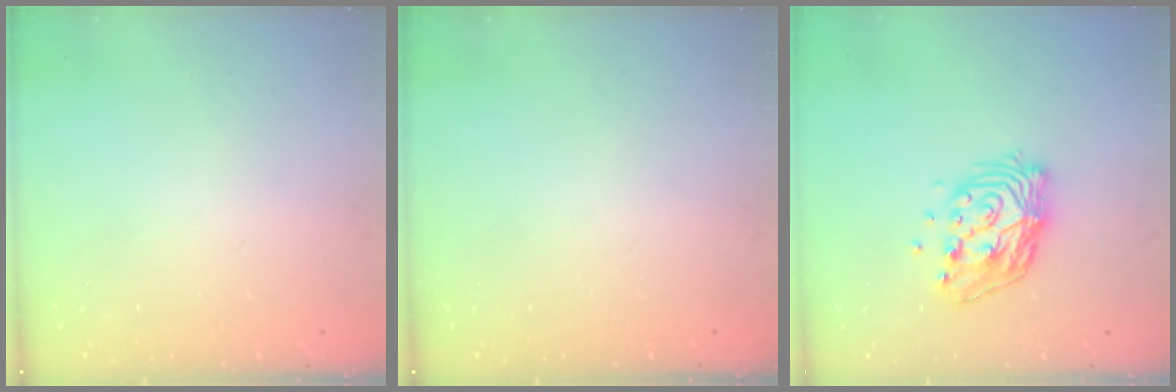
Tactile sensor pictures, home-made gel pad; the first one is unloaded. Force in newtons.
{"total": 0.0}
{"total": 13.7, "press": 13.7, "slide": 1.2}